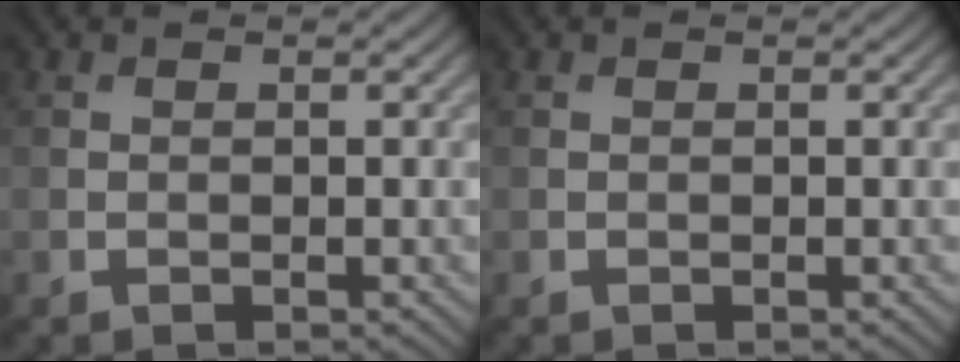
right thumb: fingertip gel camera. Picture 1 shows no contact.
{"total": 0.0}